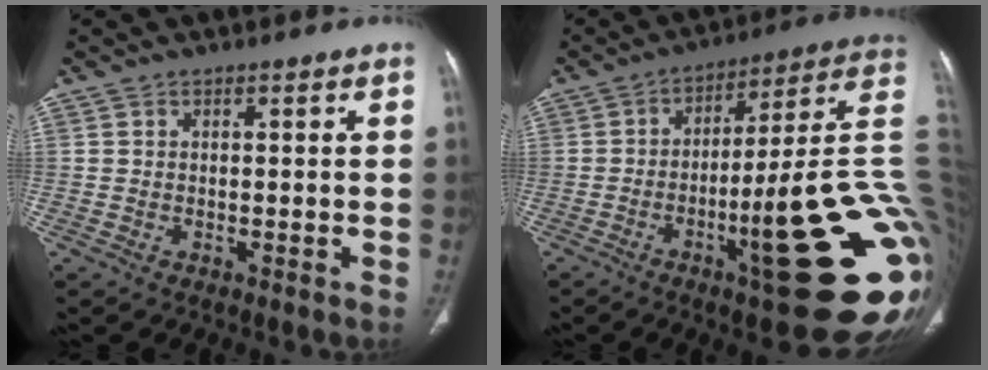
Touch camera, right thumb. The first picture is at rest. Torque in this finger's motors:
{"motor_torque": [3.29, 1.72, 2.04, -0.73, 0.56]}